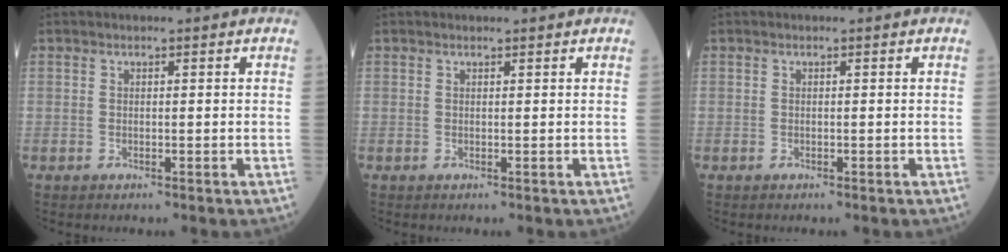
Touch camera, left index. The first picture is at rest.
{"total": 0.6, "force": [0.6, 0.0, 0.1], "torque": [-0.007, 0.003, 0.009]}
{"total": 0.0}